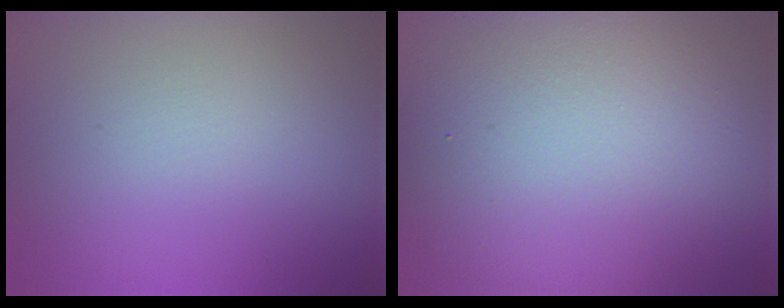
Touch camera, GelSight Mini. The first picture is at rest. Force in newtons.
{"total": 15.6, "press": 15.5, "slide": 0.8}